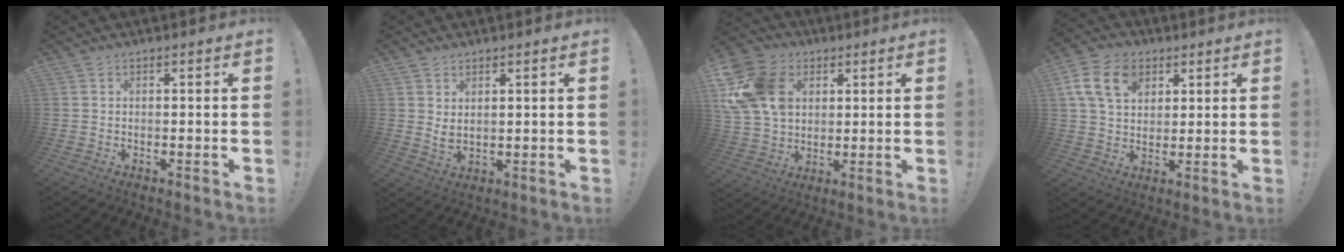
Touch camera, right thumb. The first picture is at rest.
{"total": 3.3, "force": [1.9, 1.6, 2.2], "torque": [-0.023, -0.017, 0.032]}
{"total": 18.5, "force": [5.7, 14.2, 10.4], "torque": [-0.194, -0.013, 0.113]}
{"total": 14.3, "force": [5.8, 10.2, 8.2], "torque": [-0.137, -0.012, 0.112]}